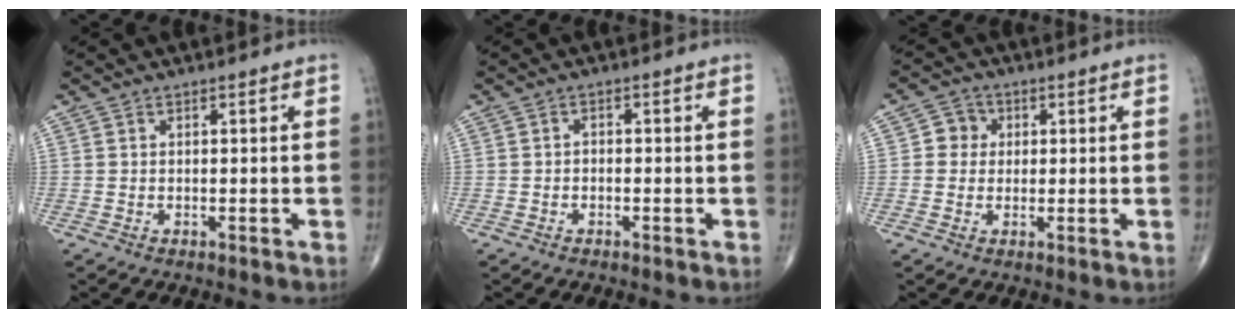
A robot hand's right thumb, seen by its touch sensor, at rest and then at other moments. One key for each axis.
{"total": 1.0, "fx": -0.5, "fy": 0.7, "fz": 0.6, "tx": -0.003, "ty": 0.005, "tz": -0.012}
{"total": 4.1, "fx": 0.6, "fy": 3.9, "fz": 1.2, "tx": 0.008, "ty": 0.006, "tz": 0.002}